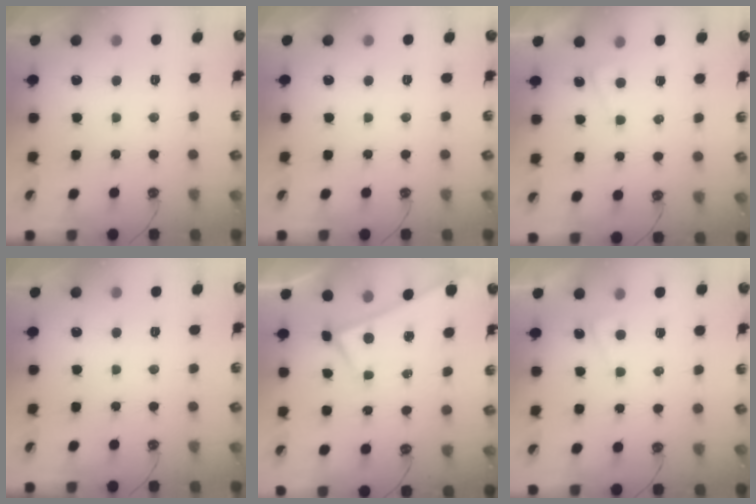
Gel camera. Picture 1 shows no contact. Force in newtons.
{"total": 0.0}
{"total": 2.6, "press": 2.6, "slide": 0.3}
{"total": 0.0}
{"total": 0.0}
{"total": 2.6, "press": 2.6, "slide": 0.3}